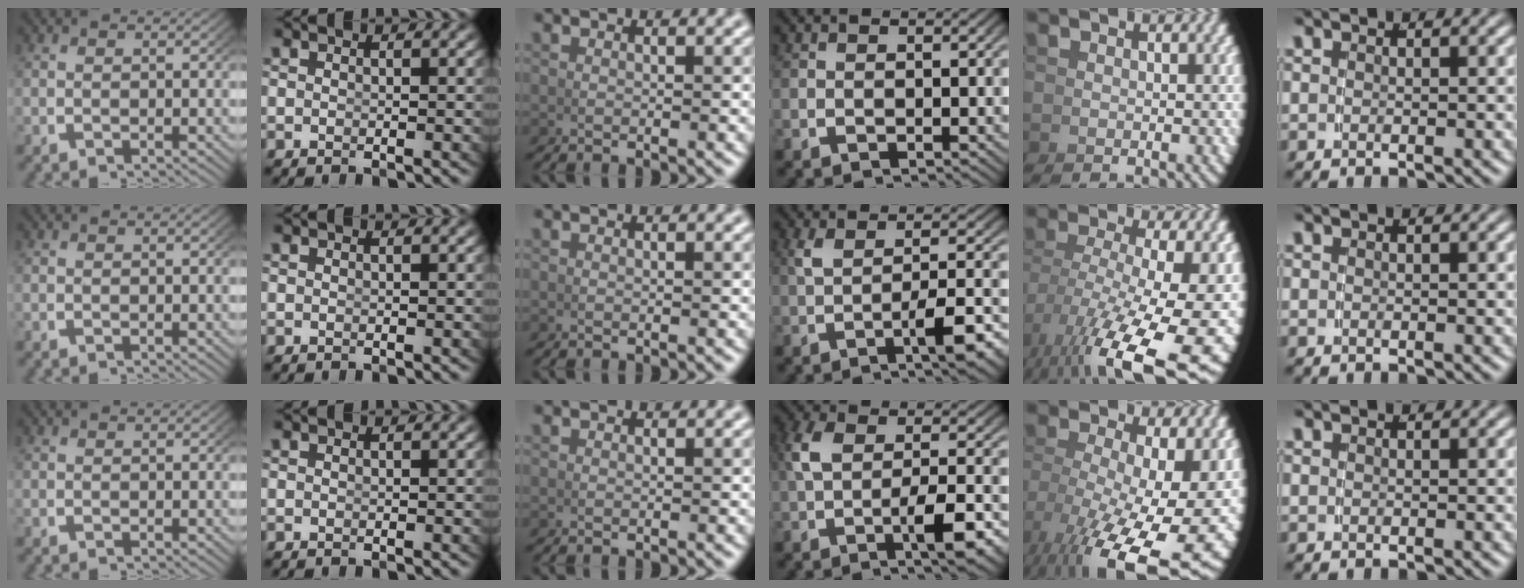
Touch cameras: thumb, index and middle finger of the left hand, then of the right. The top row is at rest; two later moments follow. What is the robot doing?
{"motion": "lift_and_place", "object": "cup"}